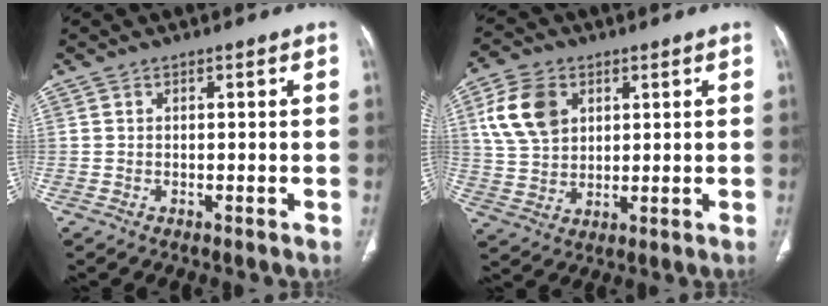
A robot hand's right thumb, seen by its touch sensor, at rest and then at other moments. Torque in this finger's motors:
{"motor_torque": [-0.87, 0.92, 0.51, -0.38, 0.11]}